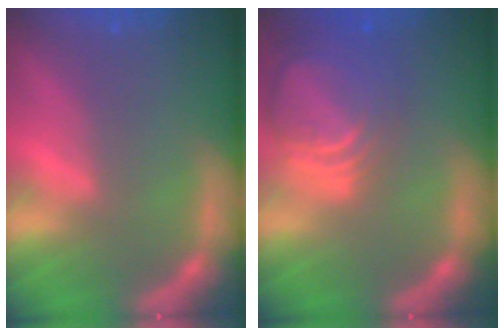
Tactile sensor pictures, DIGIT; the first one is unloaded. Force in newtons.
{"total": 8.5}